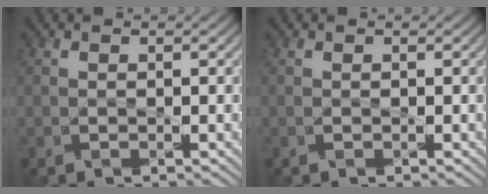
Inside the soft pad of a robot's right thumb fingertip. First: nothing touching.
{"total": 0.0}